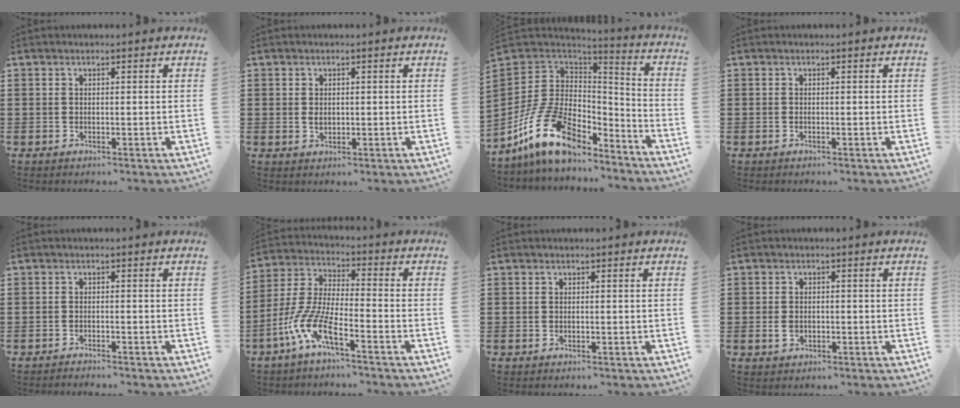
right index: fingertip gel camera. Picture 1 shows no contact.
{"total": 1.3, "force": [0.2, 0.9, 0.8], "torque": [-0.018, 0.006, 0.003]}
{"total": 14.9, "force": [-7.9, 8.5, 9.3], "torque": [-0.213, 0.024, -0.143]}
{"total": 0.0}
{"total": 0.8, "force": [-0.8, -0.1, -0.1], "torque": [0.000, 0.002, -0.016]}
{"total": 8.6, "force": [-5.6, 1.3, 6.4], "torque": [-0.177, -0.023, -0.119]}
{"total": 0.0}
{"total": 1.9, "force": [-0.5, 1.4, 1.2], "torque": [-0.033, 0.000, -0.014]}